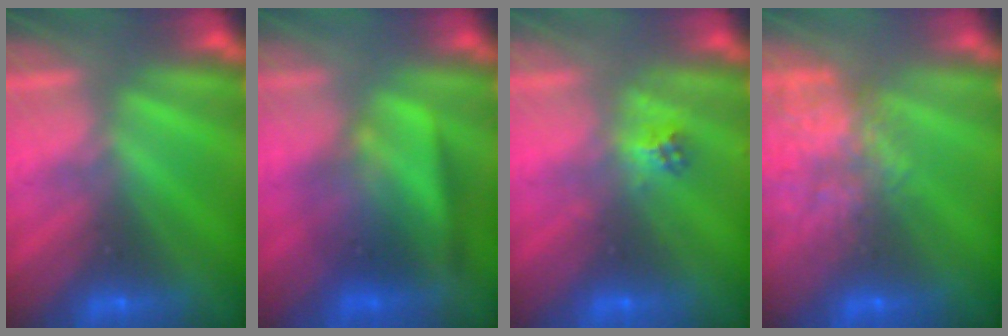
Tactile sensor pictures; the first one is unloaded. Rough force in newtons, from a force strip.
{"total": 3.5}
{"total": 2.2}
{"total": 6.3}